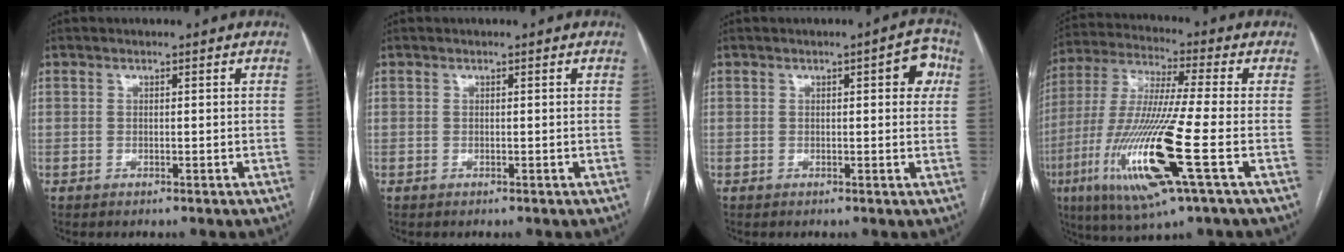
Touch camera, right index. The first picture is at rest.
{"total": 0.0}
{"total": 4.3, "force": [1.3, 1.4, 3.9], "torque": [-0.038, 0.009, 0.008]}
{"total": 18.3, "force": [-6.0, 0.4, 17.3], "torque": [-0.374, -0.031, -0.117]}